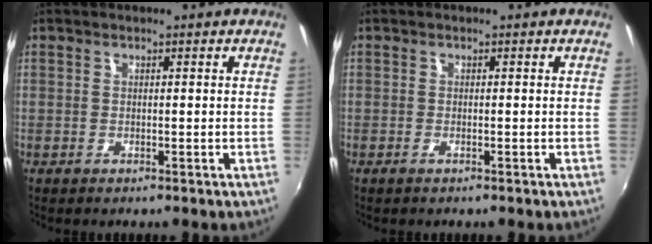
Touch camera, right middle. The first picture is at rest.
{"total": 0.9, "force": [-0.6, 0.0, 0.6], "torque": [-0.012, -0.002, -0.012]}